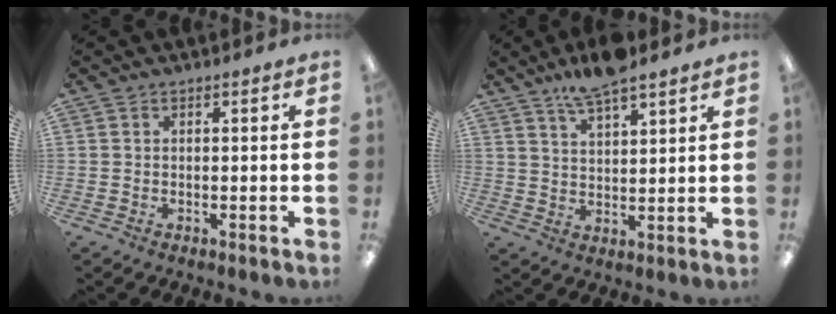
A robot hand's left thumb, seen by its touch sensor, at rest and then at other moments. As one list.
[{"total": 8.1, "force": [6.8, 1.8, 4.0], "torque": [-0.077, -0.033, 0.122]}]